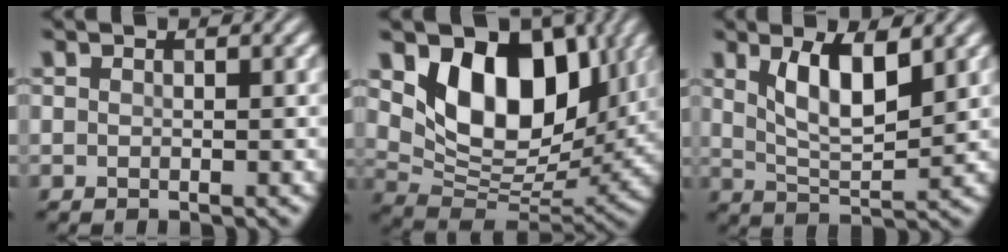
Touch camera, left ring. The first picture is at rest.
{"total": 10.5, "force": [3.9, 6.7, 7.1], "torque": [-0.108, -0.016, 0.064]}
{"total": 5.4, "force": [2.3, 1.9, 4.5], "torque": [-0.092, -0.005, 0.044]}